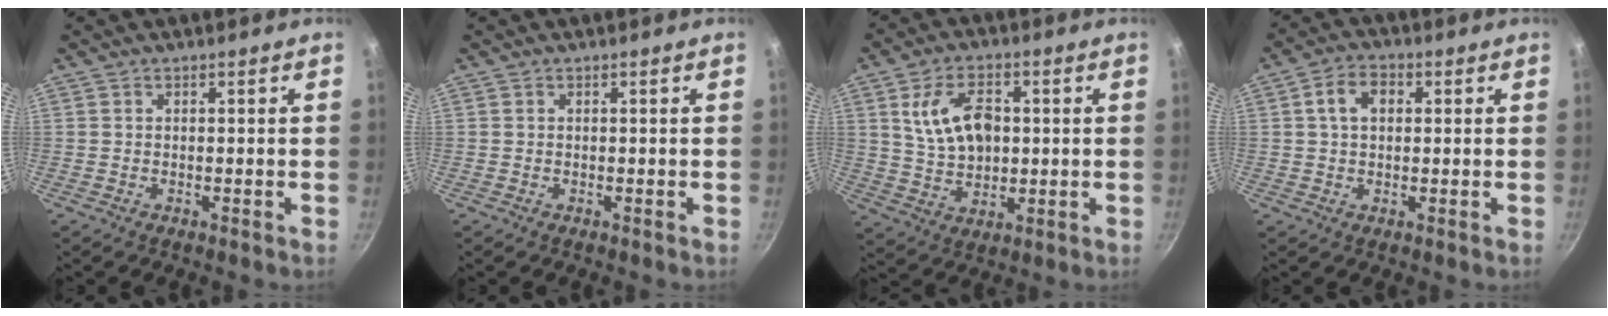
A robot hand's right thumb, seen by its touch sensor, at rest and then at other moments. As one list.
[{"total": 0.0}, {"total": 11.5, "force": [2.2, 7.4, 8.6], "torque": [-0.133, -0.006, 0.044]}, {"total": 5.8, "force": [1.2, 4.0, 4.0], "torque": [-0.055, 0.012, 0.014]}]